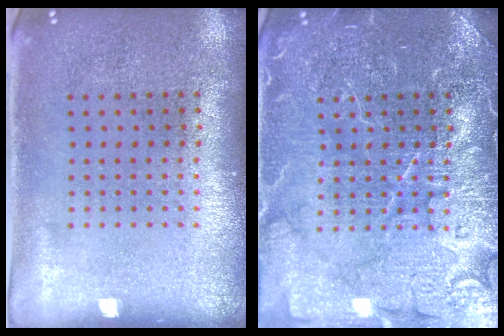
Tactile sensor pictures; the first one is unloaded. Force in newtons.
{"total": 7.1, "press": 7.0, "slide": 1.0}